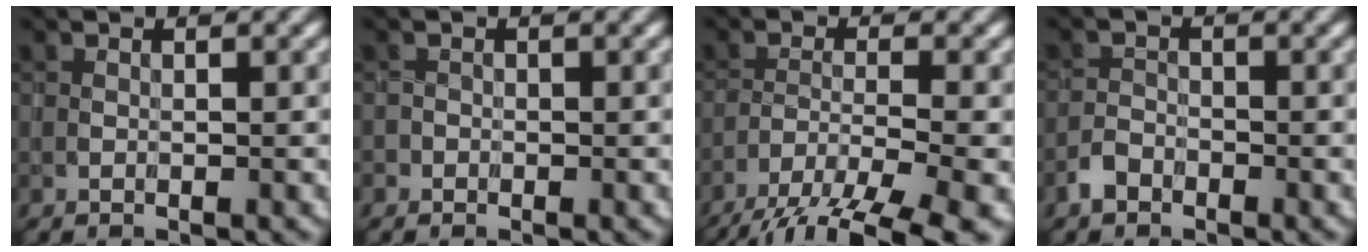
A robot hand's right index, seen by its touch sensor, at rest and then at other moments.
{"total": 0.6, "force": [-0.3, 0.3, -0.3], "torque": [0.008, 0.002, -0.005]}
{"total": 9.5, "force": [-7.3, 1.9, 5.7], "torque": [-0.088, -0.017, -0.113]}
{"total": 1.5, "force": [-1.3, 0.8, 0.2], "torque": [0.000, 0.007, -0.027]}